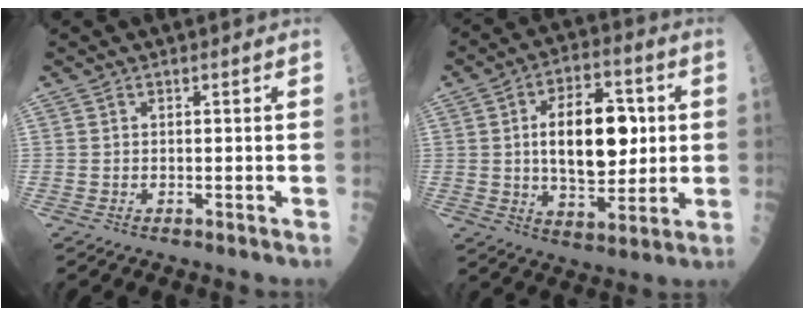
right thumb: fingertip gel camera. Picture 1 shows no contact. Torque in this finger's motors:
{"motor_torque": [1.82, 2.14, 0.71, -0.49, 0.40]}